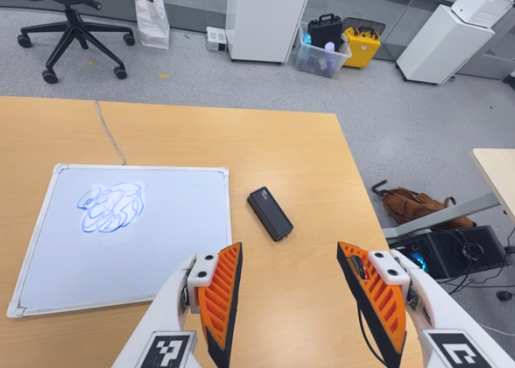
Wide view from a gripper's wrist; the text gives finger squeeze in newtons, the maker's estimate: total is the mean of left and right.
{"total": 0.0}